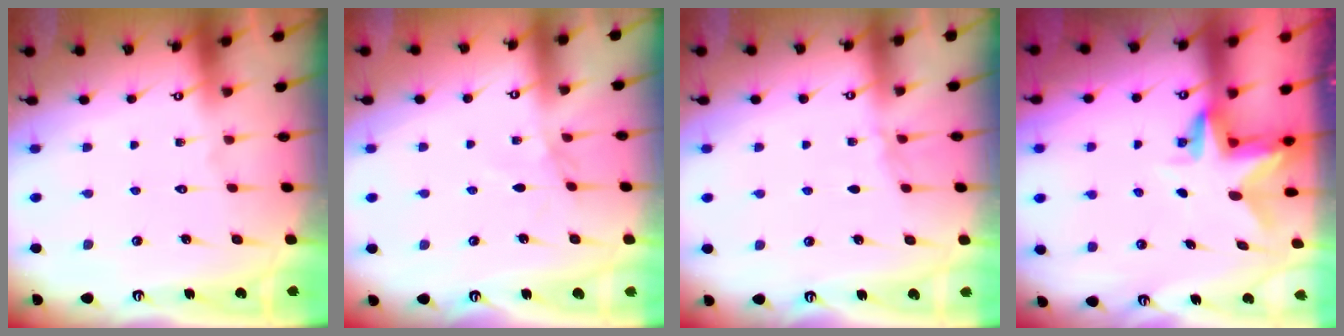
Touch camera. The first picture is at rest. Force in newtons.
{"total": 2.1, "press": 2.0, "slide": 0.4}
{"total": 2.5, "press": 2.5, "slide": 0.5}
{"total": 3.5, "press": 3.5, "slide": 0.2}